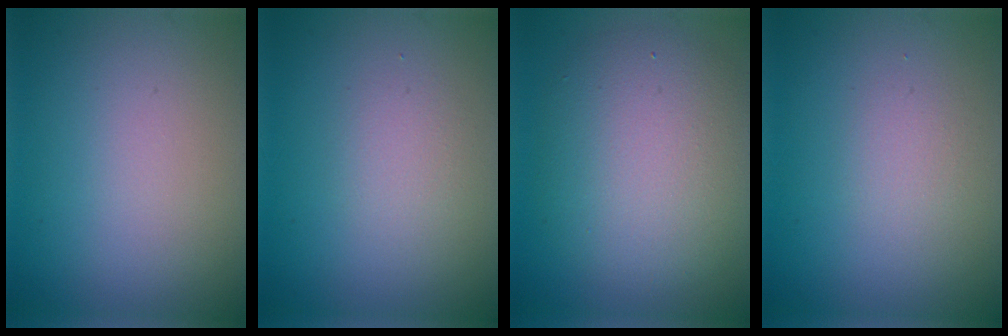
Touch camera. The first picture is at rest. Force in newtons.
{"total": 1.5, "press": 1.5, "slide": 0.1}
{"total": 7.1, "press": 7.1, "slide": 0.3}
{"total": 1.3, "press": 1.3, "slide": 0.0}